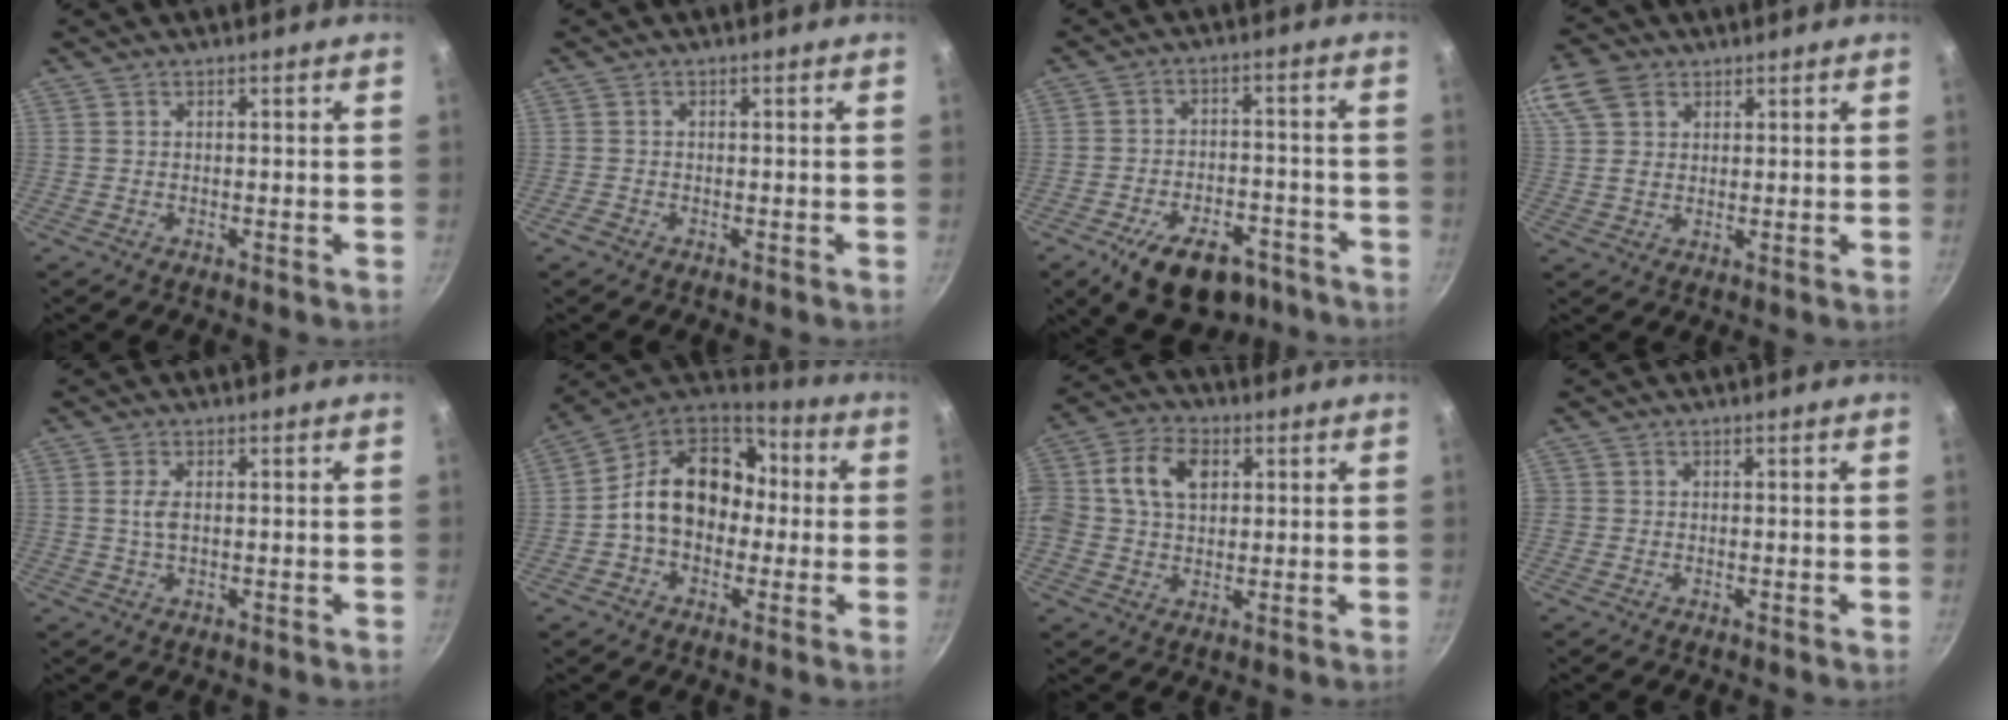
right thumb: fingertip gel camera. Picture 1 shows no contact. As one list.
[{"total": 1.3, "force": [-0.8, 0.9, 0.4], "torque": [-0.008, 0.003, -0.016]}, {"total": 14.9, "force": [-9.1, 8.2, 8.4], "torque": [-0.094, 0.048, -0.129]}, {"total": 11.7, "force": [5.5, 8.4, 6.0], "torque": [-0.132, 0.016, 0.105]}, {"total": 2.7, "force": [0.3, 1.4, 2.3], "torque": [-0.048, 0.001, 0.005]}, {"total": 17.2, "force": [0.0, 13.2, 11.0], "torque": [-0.139, 0.049, -0.016]}, {"total": 12.8, "force": [2.7, 9.3, 8.4], "torque": [-0.153, 0.021, 0.033]}, {"total": 1.1, "force": [-0.2, 1.1, 0.2], "torque": [-0.001, 0.002, -0.005]}]